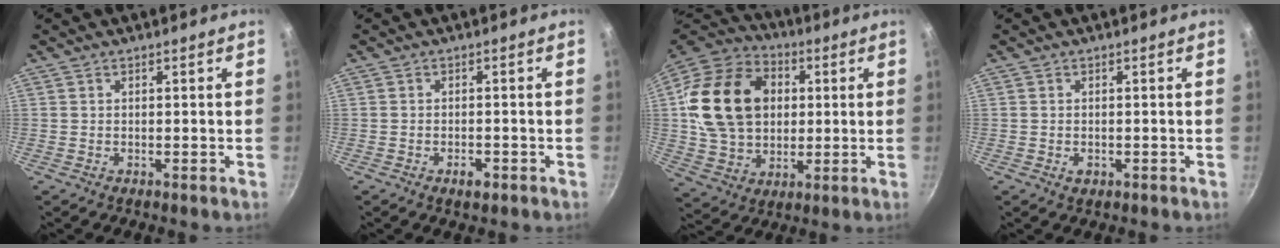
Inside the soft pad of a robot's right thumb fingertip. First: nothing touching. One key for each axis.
{"total": 2.4, "fx": -1.3, "fy": 1.2, "fz": 1.6, "tx": -0.022, "ty": 0.010, "tz": -0.021}
{"total": 22.3, "fx": 3.4, "fy": 17.2, "fz": 13.7, "tx": -0.219, "ty": 0.014, "tz": 0.061}
{"total": 1.5, "fx": -0.5, "fy": 1.1, "fz": 0.9, "tx": -0.014, "ty": -0.001, "tz": -0.008}